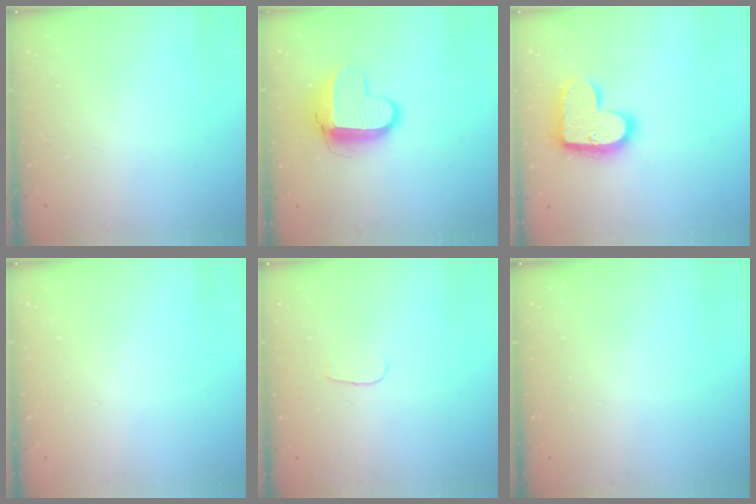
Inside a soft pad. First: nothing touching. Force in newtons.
{"total": 10.3, "press": 10.3, "slide": 1.2}
{"total": 17.1, "press": 17.1, "slide": 1.0}
{"total": 0.0}
{"total": 3.1, "press": 3.1, "slide": 0.2}
{"total": 0.0}